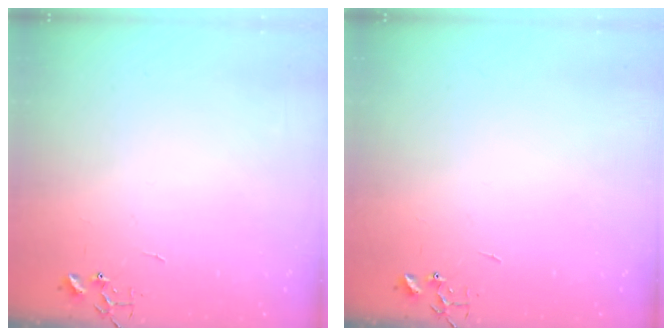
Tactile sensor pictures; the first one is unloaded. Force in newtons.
{"total": 0.0}